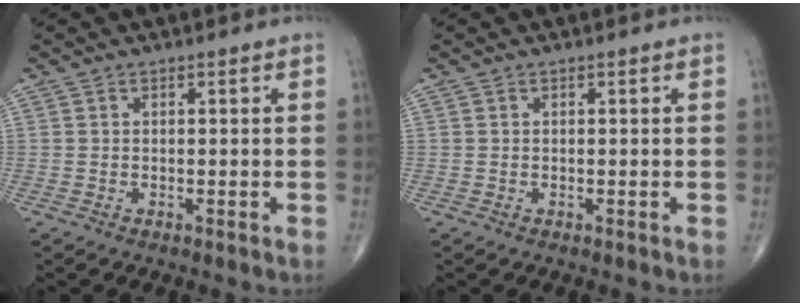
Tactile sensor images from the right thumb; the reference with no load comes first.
{"total": 0.0}